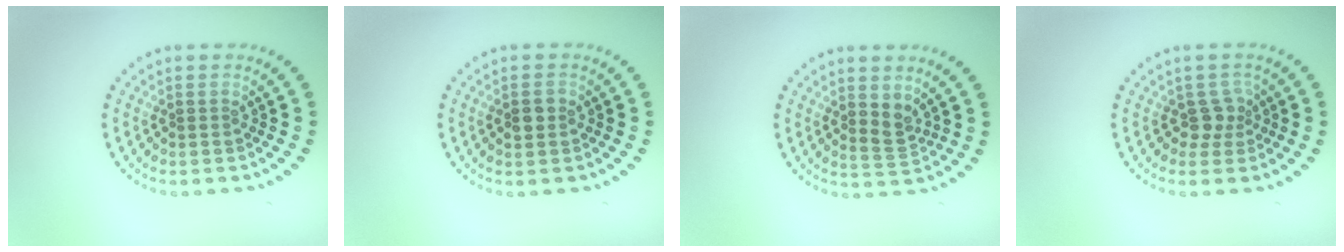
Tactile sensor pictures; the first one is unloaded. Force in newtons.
{"total": 1.4, "press": 1.4, "slide": 0.1}
{"total": 1.9, "press": 1.6, "slide": 0.9}
{"total": 1.8, "press": 1.4, "slide": 1.1}